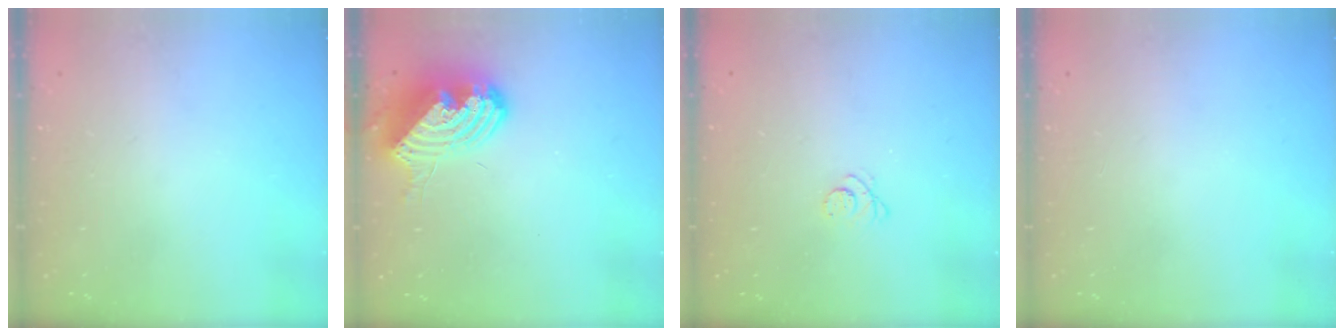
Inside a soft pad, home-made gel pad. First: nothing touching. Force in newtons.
{"total": 13.5, "press": 13.5, "slide": 1.5}
{"total": 2.6, "press": 2.6, "slide": 0.3}
{"total": 0.0}